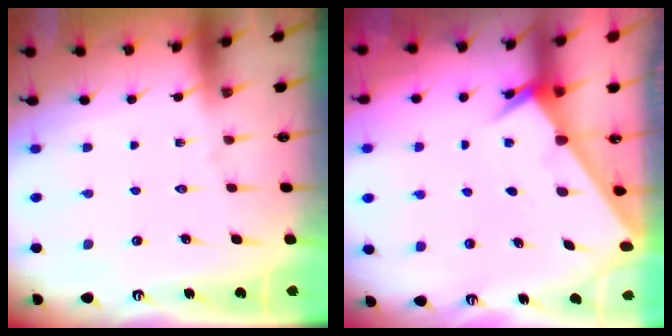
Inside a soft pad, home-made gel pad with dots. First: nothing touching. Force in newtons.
{"total": 2.0, "press": 2.0, "slide": 0.1}